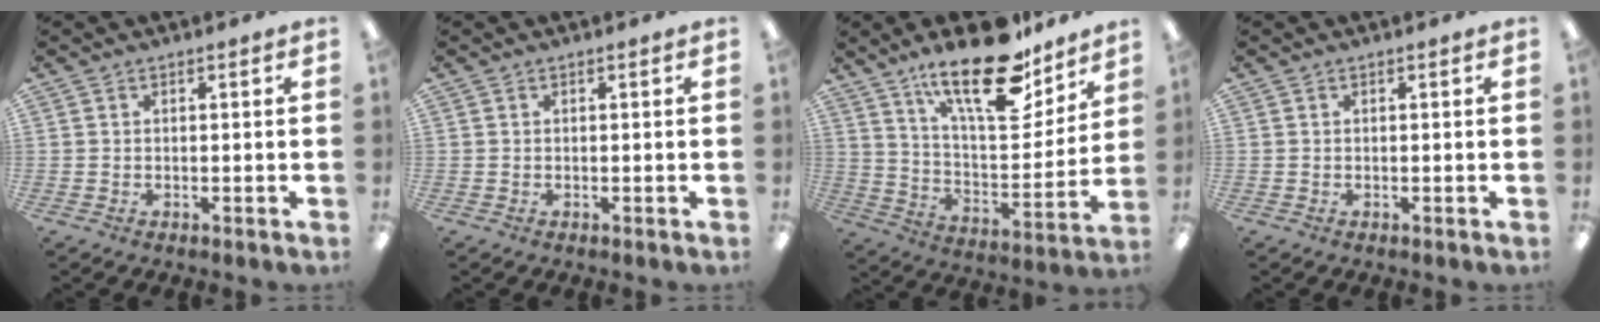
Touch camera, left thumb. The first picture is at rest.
{"total": 0.0}
{"total": 22.8, "force": [15.8, 8.2, 14.2], "torque": [-0.224, -0.097, 0.266]}
{"total": 0.0}